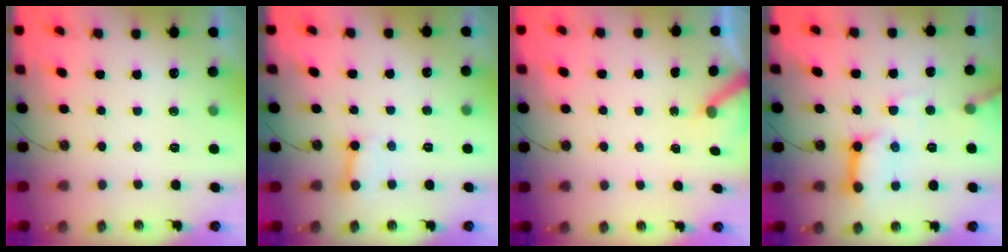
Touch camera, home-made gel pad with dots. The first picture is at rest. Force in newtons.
{"total": 2.7, "press": 2.7, "slide": 0.2}
{"total": 2.9, "press": 2.9, "slide": 0.3}
{"total": 12.1, "press": 12.1, "slide": 0.9}